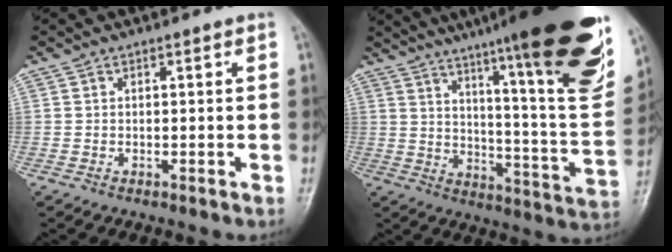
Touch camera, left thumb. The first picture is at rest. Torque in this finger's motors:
{"motor_torque": [3.20, 1.18, 1.65, -1.13, 0.52]}